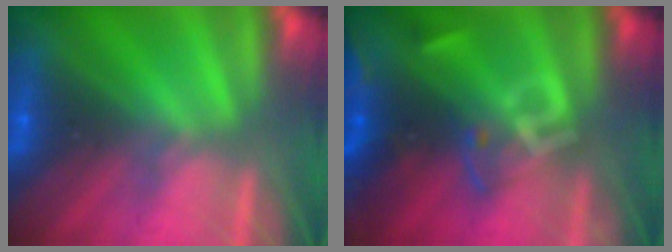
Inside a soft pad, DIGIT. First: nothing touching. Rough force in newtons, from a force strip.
{"total": 2.4}